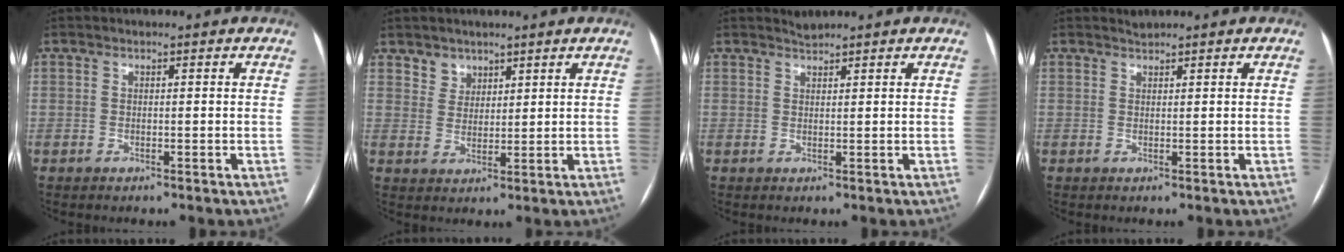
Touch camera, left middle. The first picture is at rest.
{"total": 3.3, "force": [2.4, 2.2, -0.2], "torque": [0.012, 0.002, 0.039]}
{"total": 1.1, "force": [1.1, -0.1, -0.1], "torque": [-0.004, 0.003, 0.023]}
{"total": 0.8, "force": [0.8, 0.0, -0.1], "torque": [-0.005, 0.004, 0.016]}